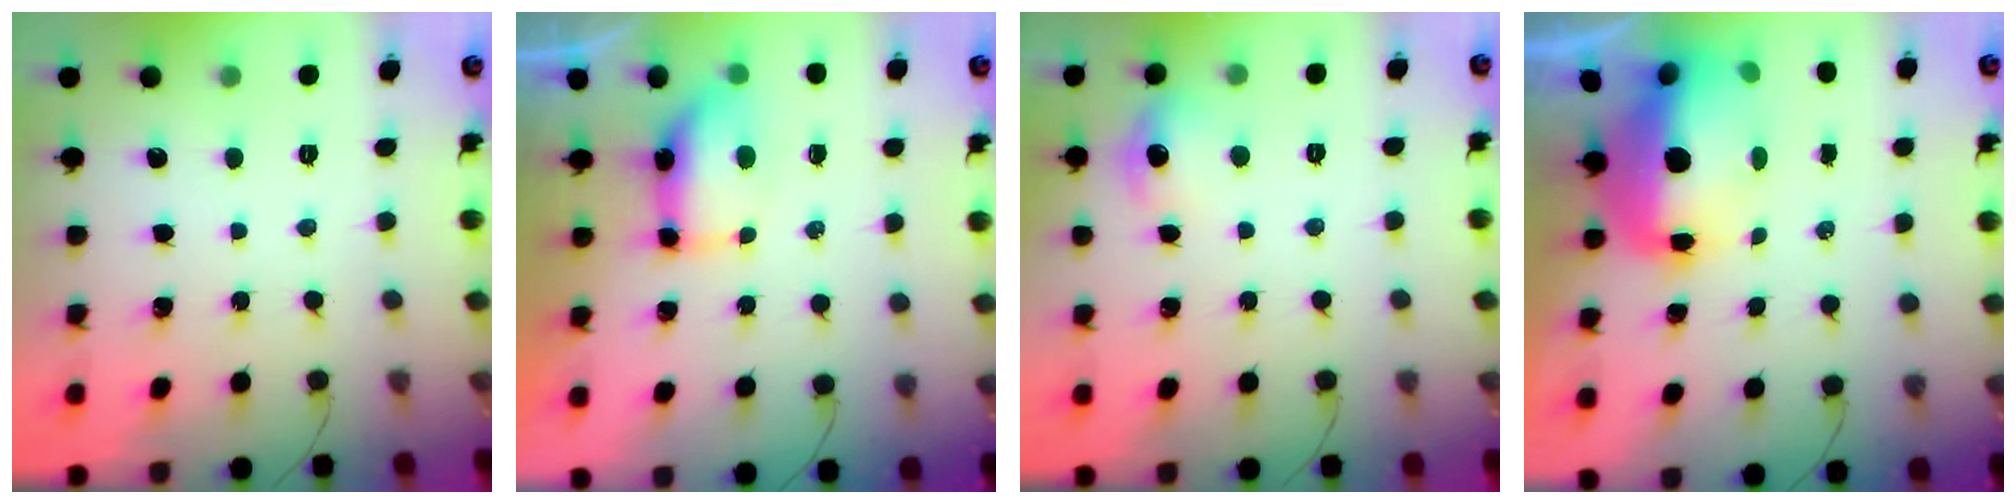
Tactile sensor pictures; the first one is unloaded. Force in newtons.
{"total": 8.0, "press": 7.2, "slide": 3.4}
{"total": 7.9, "press": 7.6, "slide": 2.1}
{"total": 10.8, "press": 10.3, "slide": 3.4}